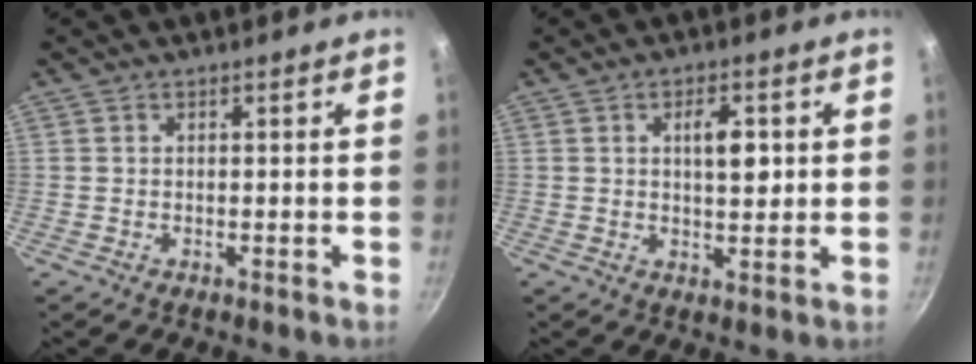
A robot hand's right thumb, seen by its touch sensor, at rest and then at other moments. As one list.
[{"total": 6.0, "force": [1.1, 2.7, 5.2], "torque": [-0.070, -0.005, 0.013]}]